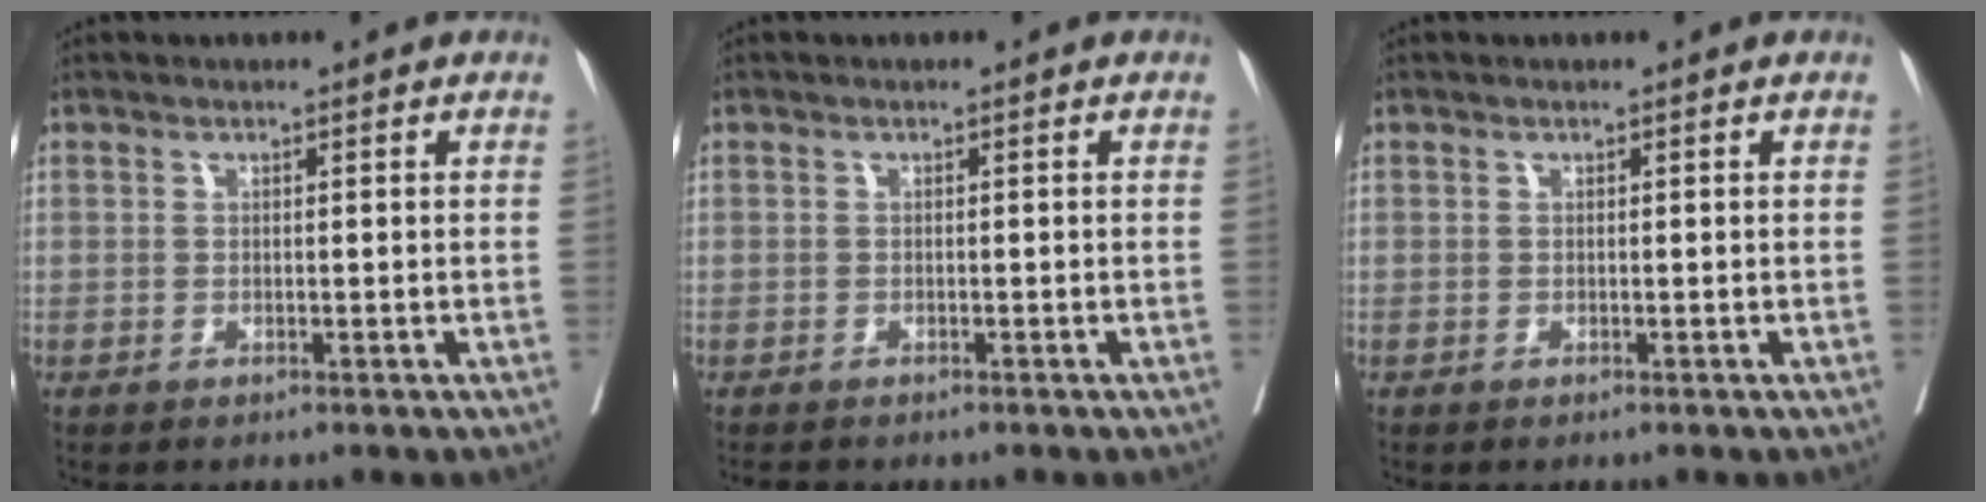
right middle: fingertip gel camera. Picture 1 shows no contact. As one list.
[{"total": 1.3, "force": [-1.2, 0.4, 0.3], "torque": [-0.010, -0.004, -0.019]}, {"total": 0.0}]